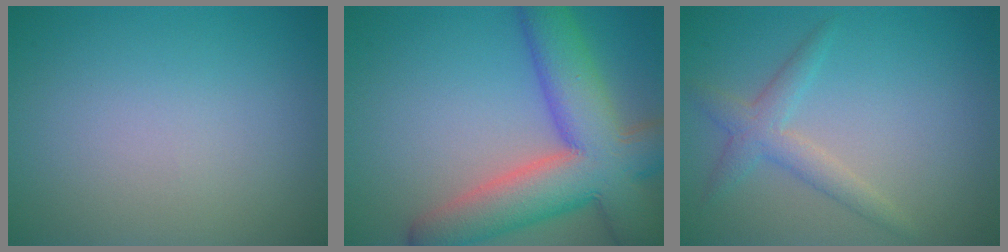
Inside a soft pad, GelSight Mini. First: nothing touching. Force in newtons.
{"total": 11.1, "press": 11.1, "slide": 0.7}
{"total": 2.5, "press": 2.5, "slide": 0.0}